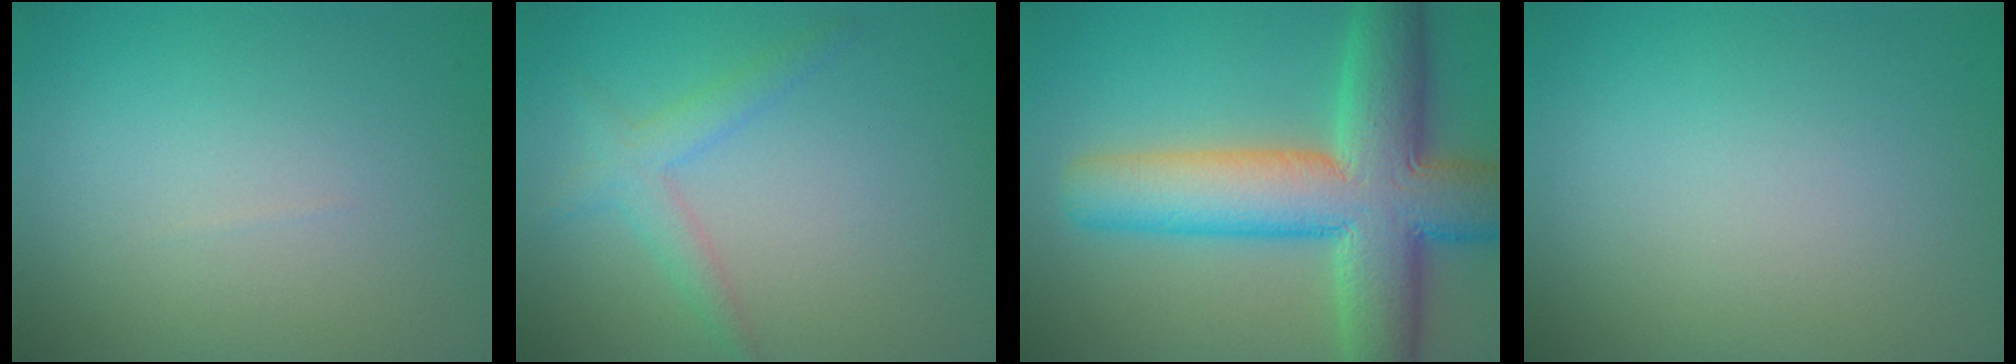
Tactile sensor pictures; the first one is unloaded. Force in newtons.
{"total": 2.3, "press": 2.3, "slide": 0.1}
{"total": 11.7, "press": 11.7, "slide": 0.6}
{"total": 0.0}